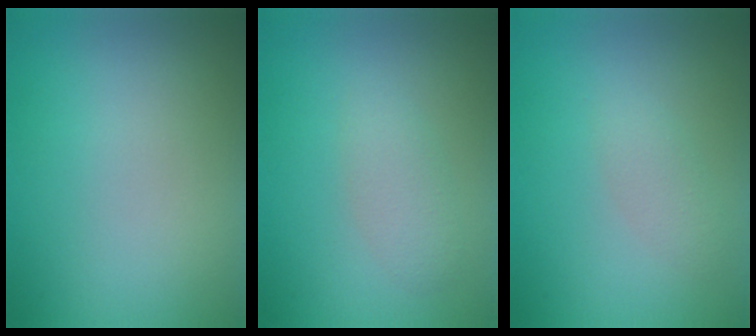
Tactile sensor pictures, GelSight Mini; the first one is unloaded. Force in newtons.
{"total": 1.9, "press": 1.9, "slide": 0.1}
{"total": 1.4, "press": 1.4, "slide": 0.1}